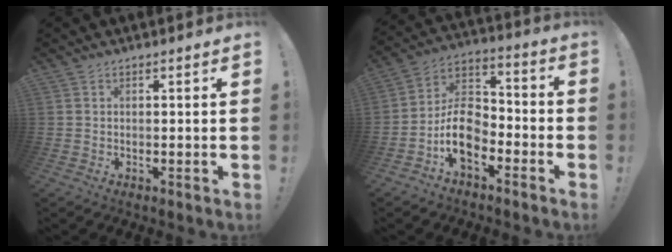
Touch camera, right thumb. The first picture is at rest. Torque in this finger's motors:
{"motor_torque": [2.19, 0.89, 0.91, -0.97, 0.06]}